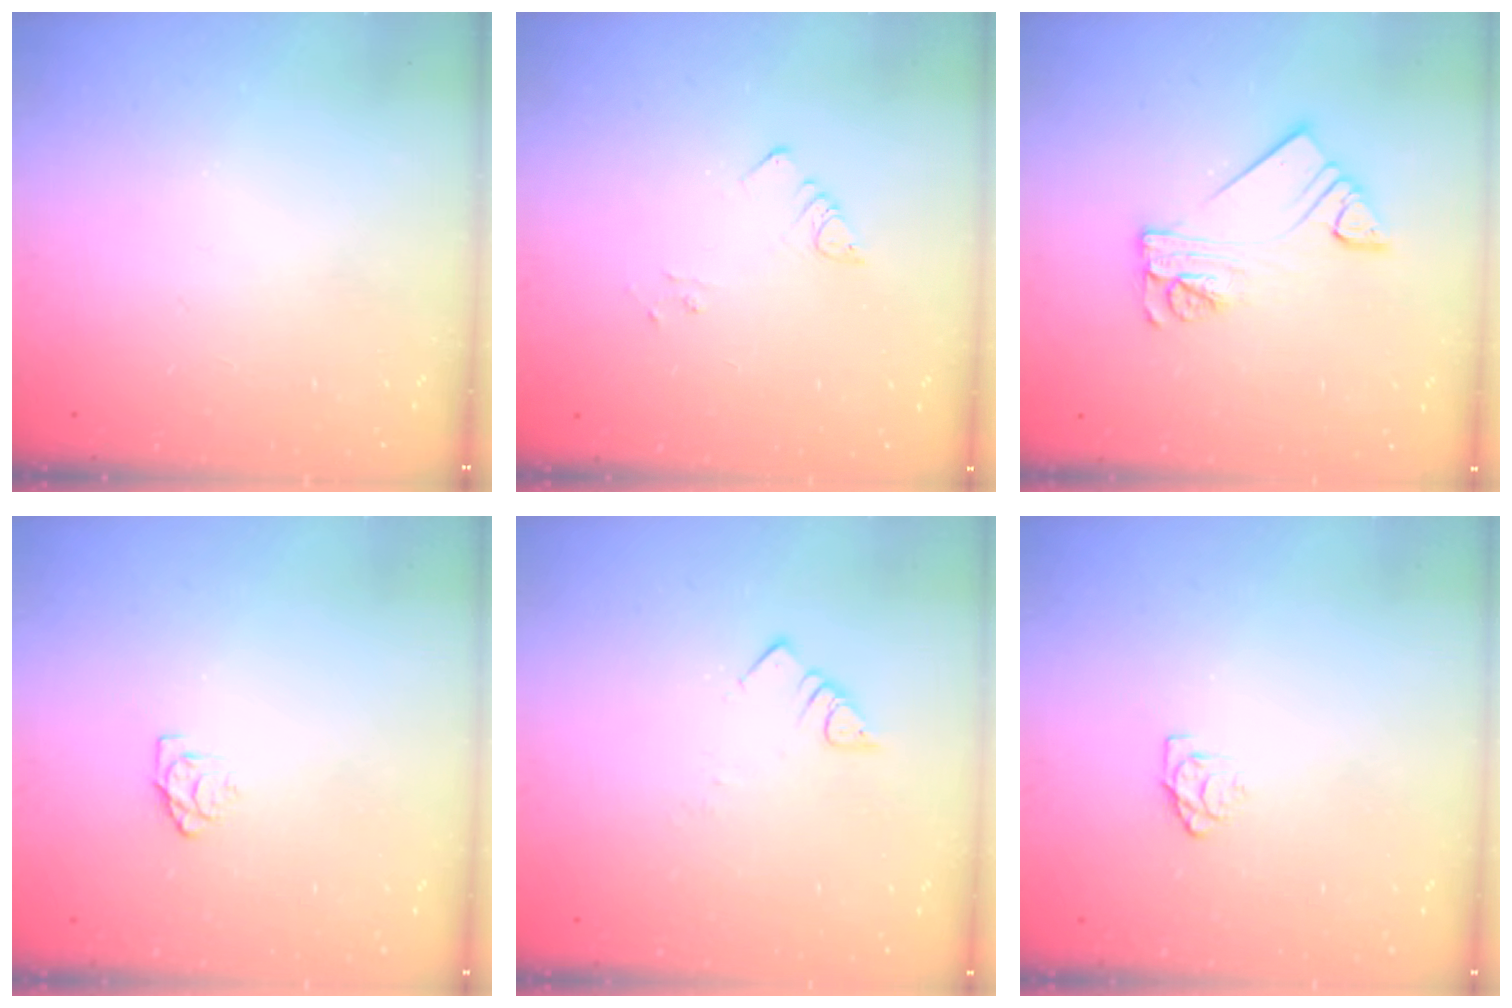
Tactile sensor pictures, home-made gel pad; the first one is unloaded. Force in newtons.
{"total": 5.3, "press": 5.2, "slide": 0.6}
{"total": 9.7, "press": 9.7, "slide": 0.9}
{"total": 4.5, "press": 4.5, "slide": 0.3}
{"total": 2.8, "press": 2.8, "slide": 0.2}
{"total": 4.5, "press": 4.5, "slide": 0.3}